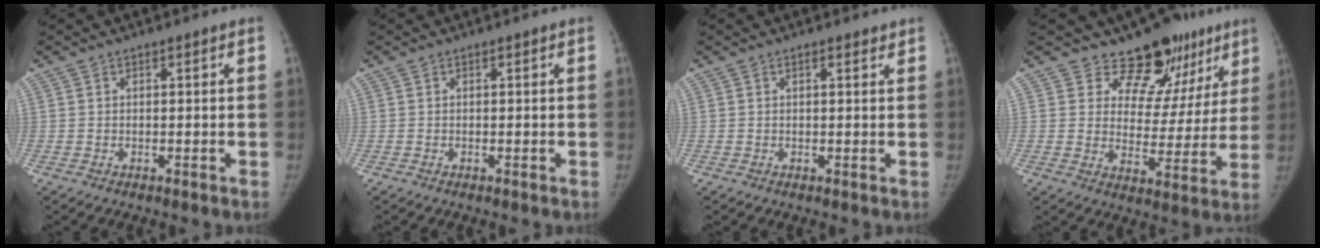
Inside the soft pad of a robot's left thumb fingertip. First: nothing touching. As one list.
[{"total": 0.0}, {"total": 1.3, "force": [0.9, 0.4, 0.8], "torque": [-0.010, -0.004, 0.013]}, {"total": 13.9, "force": [10.5, 8.1, 4.3], "torque": [-0.002, -0.070, 0.130]}]